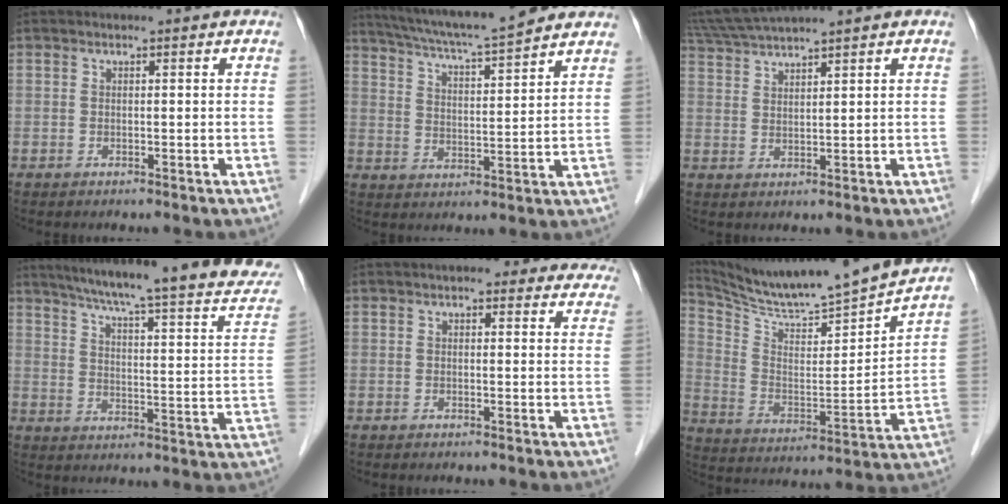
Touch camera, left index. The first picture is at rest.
{"total": 15.8, "force": [13.9, 0.6, 7.4], "torque": [-0.129, 0.021, 0.213]}
{"total": 7.7, "force": [6.9, -1.1, 3.3], "torque": [-0.064, 0.022, 0.130]}
{"total": 27.1, "force": [22.8, 2.4, 14.5], "torque": [-0.212, -0.042, 0.281]}
{"total": 9.6, "force": [8.3, 3.3, 3.6], "torque": [-0.012, 0.010, 0.081]}
{"total": 20.1, "force": [18.8, -0.8, 6.9], "torque": [-0.131, -0.063, 0.291]}